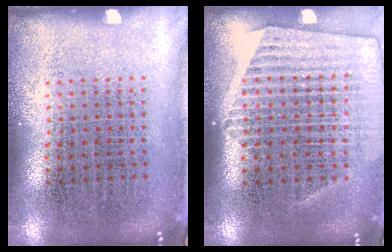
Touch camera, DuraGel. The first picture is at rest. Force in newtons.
{"total": 1.3, "press": 1.2, "slide": 0.5}